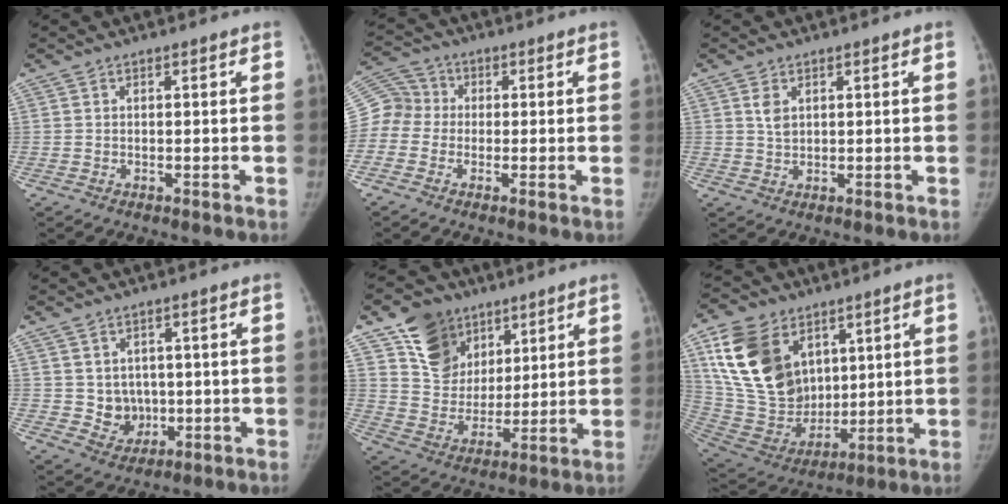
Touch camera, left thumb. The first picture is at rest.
{"total": 7.6, "force": [-0.7, 7.0, 2.8], "torque": [-0.045, 0.021, -0.023]}
{"total": 2.5, "force": [1.2, 1.5, 1.6], "torque": [-0.025, -0.006, 0.027]}
{"total": 5.4, "force": [0.1, 4.9, 2.4], "torque": [-0.005, -0.011, 0.014]}
{"total": 13.7, "force": [8.0, 10.2, 4.3], "torque": [-0.035, -0.047, 0.150]}
{"total": 21.1, "force": [8.9, 14.8, 12.3], "torque": [-0.214, -0.032, 0.179]}